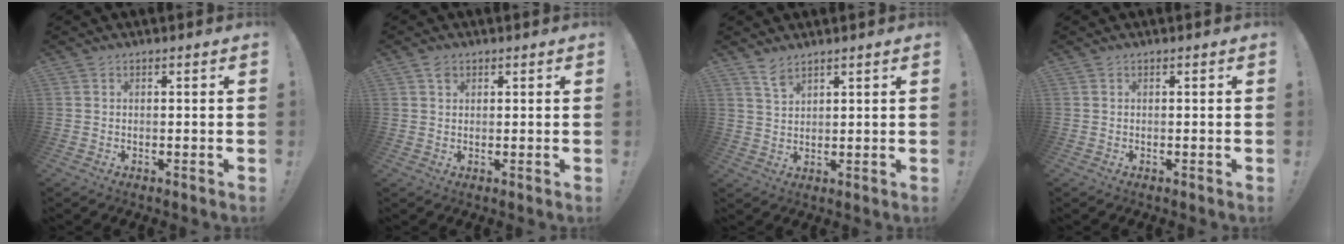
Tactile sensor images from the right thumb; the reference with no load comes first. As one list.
[{"total": 1.8, "force": [1.2, 1.2, 0.5], "torque": [0.003, -0.004, 0.020]}, {"total": 4.5, "force": [3.7, 1.7, 2.0], "torque": [-0.034, -0.024, 0.068]}, {"total": 0.0}]